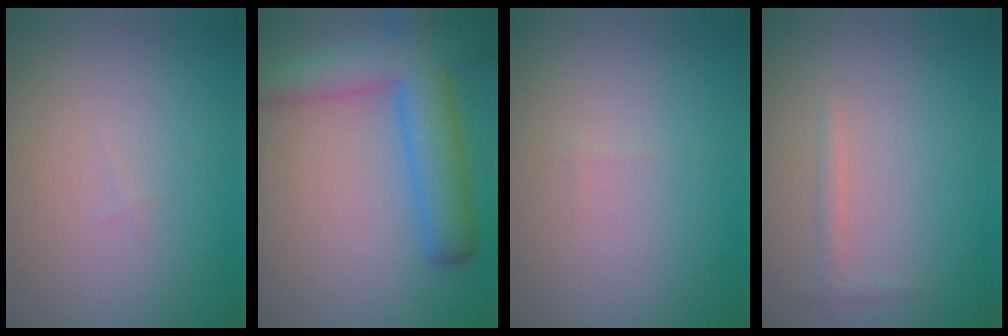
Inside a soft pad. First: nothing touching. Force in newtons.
{"total": 7.6, "press": 7.6, "slide": 0.4}
{"total": 0.0}
{"total": 0.9, "press": 0.9, "slide": 0.1}